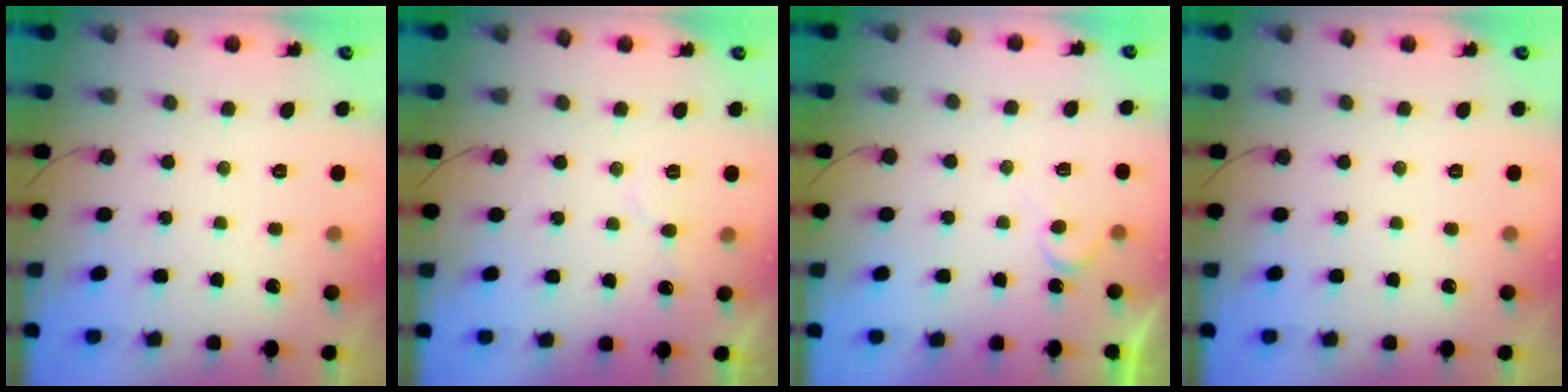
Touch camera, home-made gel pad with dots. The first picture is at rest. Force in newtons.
{"total": 5.5, "press": 5.5, "slide": 0.3}
{"total": 4.0, "press": 4.0, "slide": 0.3}
{"total": 0.0}